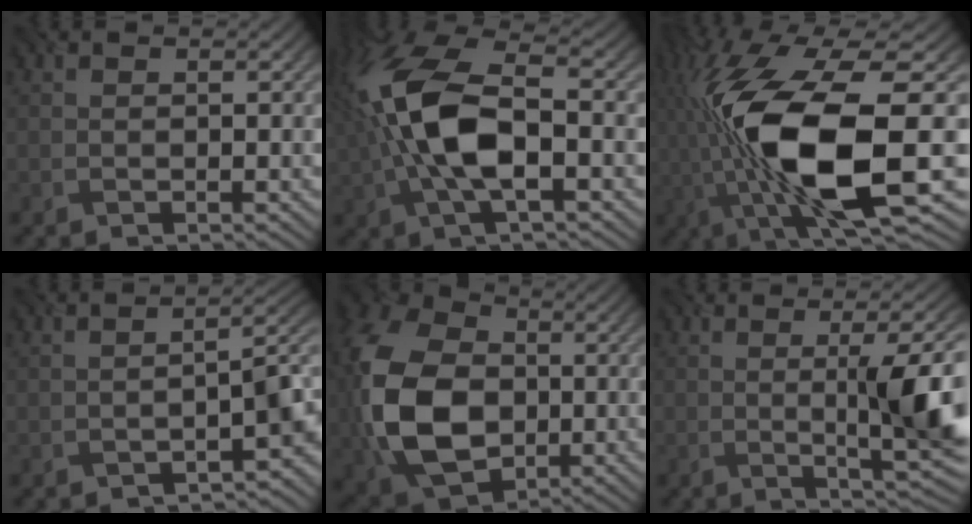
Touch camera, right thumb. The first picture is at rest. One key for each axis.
{"total": 13.2, "fx": -0.7, "fy": 5.9, "fz": 11.8, "tx": -0.272, "ty": 0.012, "tz": -0.018}
{"total": 18.7, "fx": -1.7, "fy": 6.4, "fz": 17.5, "tx": -0.363, "ty": -0.011, "tz": -0.017}
{"total": 5.0, "fx": -2.4, "fy": 1.3, "fz": 4.2, "tx": -0.054, "ty": 0.001, "tz": -0.035}
{"total": 17.1, "fx": -1.3, "fy": 12.2, "fz": 11.9, "tx": -0.306, "ty": -0.004, "tz": -0.034}
{"total": 10.6, "fx": -0.1, "fy": 1.8, "fz": 10.4, "tx": -0.154, "ty": 0.015, "tz": 0.005}